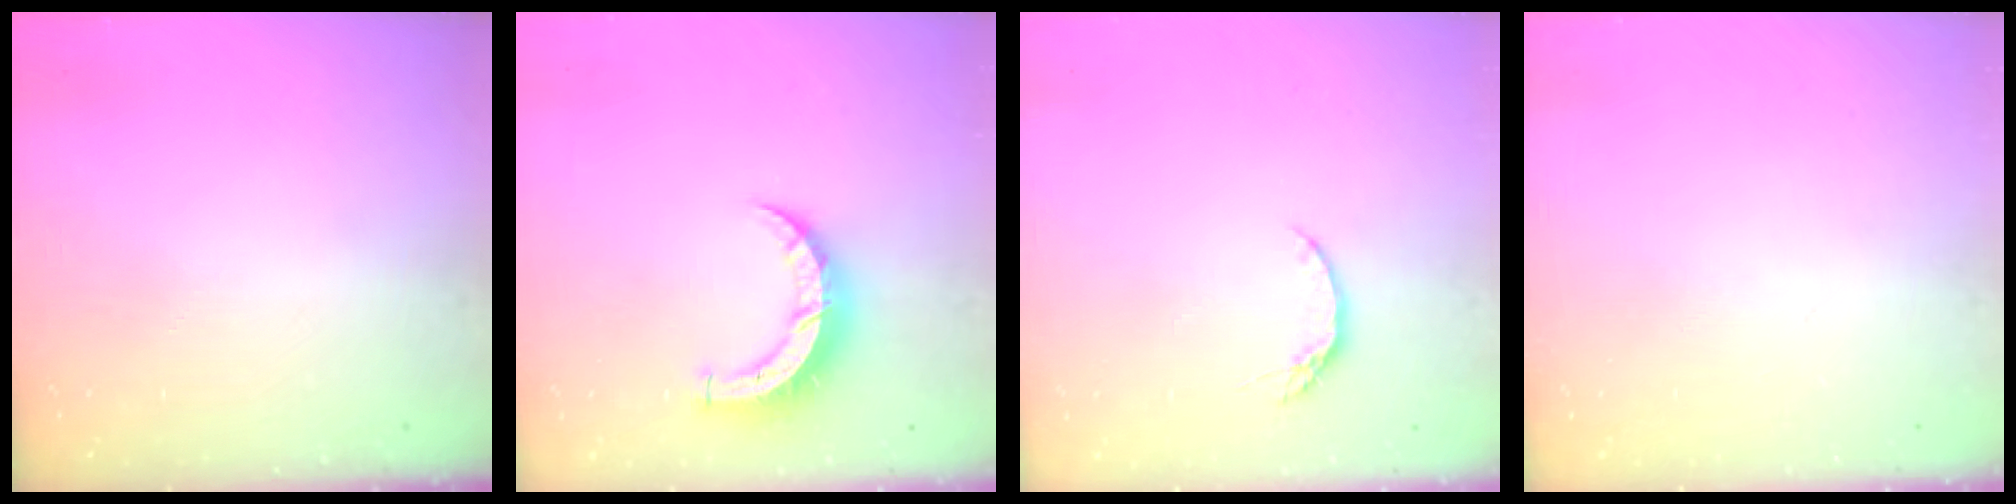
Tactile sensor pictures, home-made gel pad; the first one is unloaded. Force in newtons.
{"total": 7.6, "press": 7.6, "slide": 0.5}
{"total": 4.3, "press": 4.3, "slide": 0.5}
{"total": 0.0}